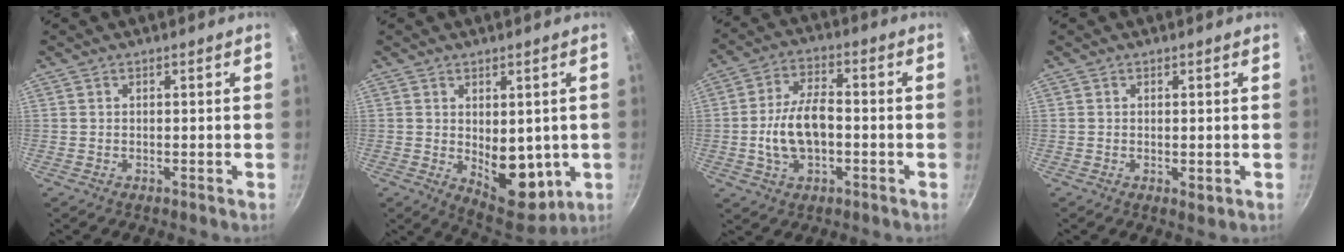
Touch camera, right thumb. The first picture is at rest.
{"total": 11.6, "force": [-0.8, 7.0, 9.3], "torque": [-0.087, -0.026, 0.007]}
{"total": 10.7, "force": [-1.7, 5.9, 8.7], "torque": [-0.156, 0.029, -0.032]}
{"total": 1.6, "force": [-0.2, 0.7, 1.4], "torque": [-0.019, -0.006, -0.002]}